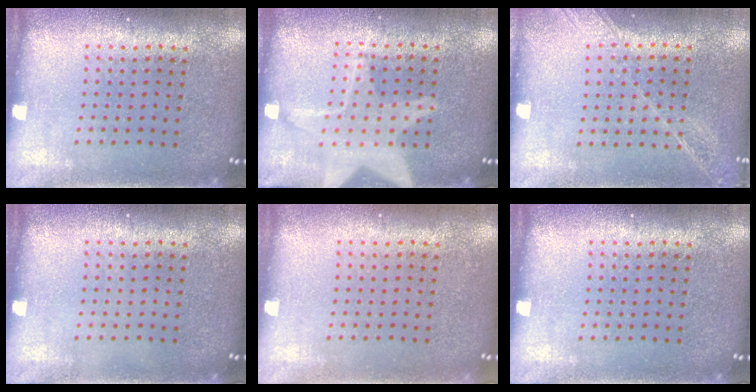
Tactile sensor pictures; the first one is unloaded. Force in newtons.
{"total": 3.0, "press": 3.0, "slide": 0.3}
{"total": 1.5, "press": 1.4, "slide": 0.5}
{"total": 0.0}
{"total": 0.0}
{"total": 0.0}